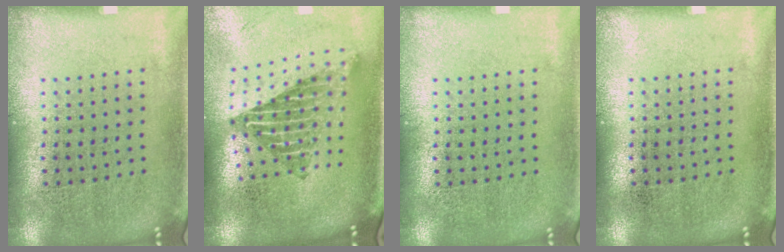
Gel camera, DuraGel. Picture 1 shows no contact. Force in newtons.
{"total": 2.2, "press": 1.6, "slide": 1.4}
{"total": 0.0}
{"total": 0.0}